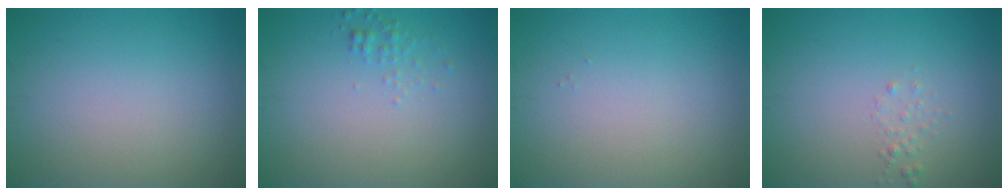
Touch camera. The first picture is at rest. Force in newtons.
{"total": 0.9, "press": 0.9, "slide": 0.0}
{"total": 0.0}
{"total": 0.7, "press": 0.7, "slide": 0.1}